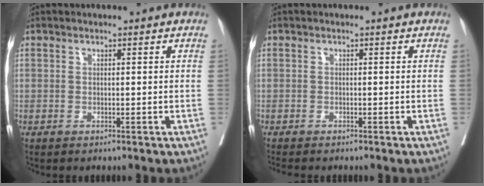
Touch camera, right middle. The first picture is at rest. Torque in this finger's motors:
{"motor_torque": [0.17, -0.28, 0.02, 0.01]}